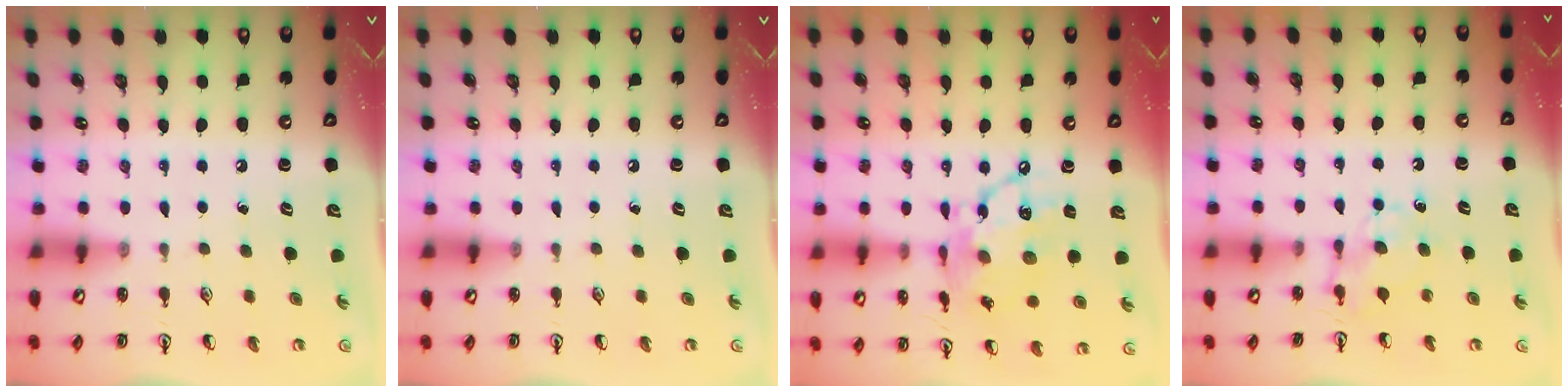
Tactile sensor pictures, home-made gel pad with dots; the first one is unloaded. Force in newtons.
{"total": 0.0}
{"total": 14.9, "press": 14.8, "slide": 1.4}
{"total": 5.7, "press": 5.7, "slide": 0.3}